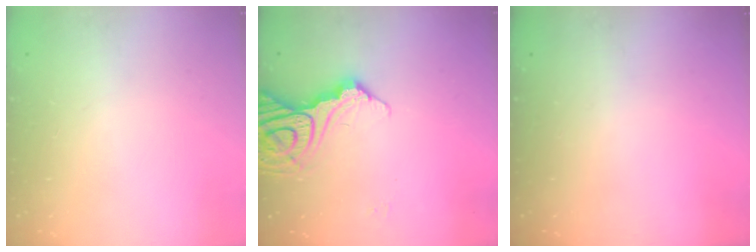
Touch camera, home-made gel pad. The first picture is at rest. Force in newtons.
{"total": 13.8, "press": 13.7, "slide": 1.6}
{"total": 0.0}